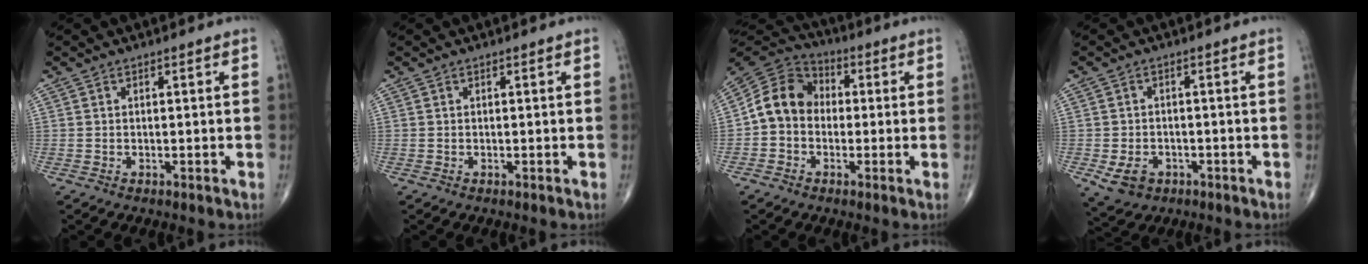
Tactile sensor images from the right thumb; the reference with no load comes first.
{"total": 0.0}
{"total": 10.3, "force": [-0.6, 8.6, 5.6], "torque": [-0.088, 0.038, -0.027]}
{"total": 6.4, "force": [-2.5, 5.2, 2.7], "torque": [-0.042, 0.010, -0.033]}